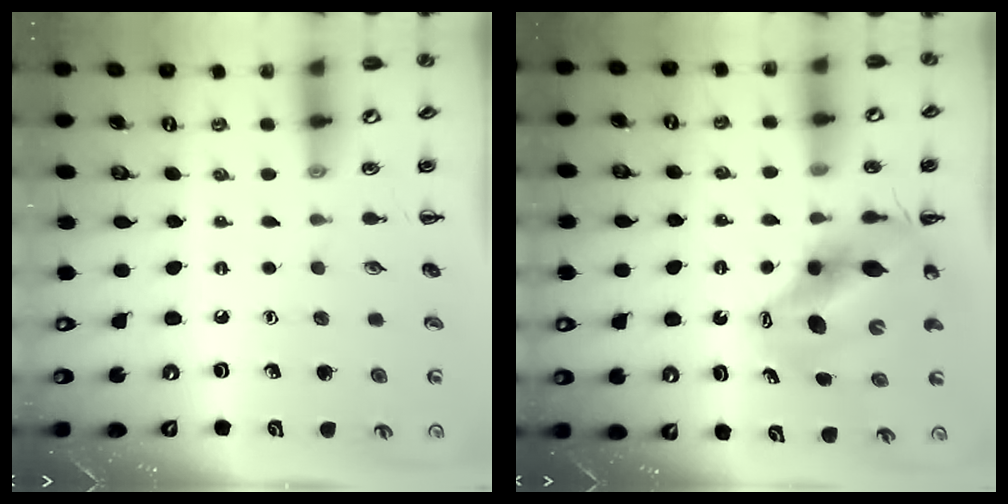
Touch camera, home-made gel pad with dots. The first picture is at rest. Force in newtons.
{"total": 12.2, "press": 11.8, "slide": 3.0}